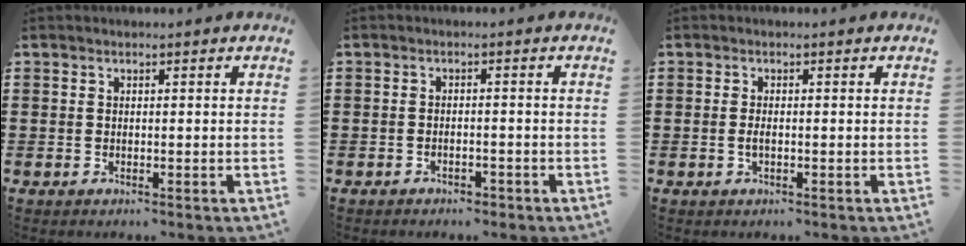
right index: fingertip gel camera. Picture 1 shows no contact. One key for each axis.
{"total": 1.4, "fx": -1.4, "fy": 0.1, "fz": 0.3, "tx": -0.012, "ty": -0.003, "tz": -0.027}
{"total": 1.1, "fx": -0.3, "fy": 0.3, "fz": 1.0, "tx": -0.026, "ty": -0.004, "tz": -0.007}